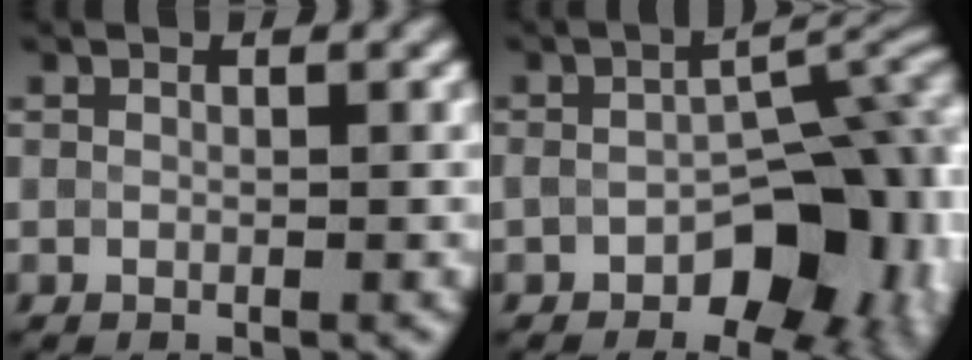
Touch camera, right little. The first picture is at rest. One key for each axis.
{"total": 10.1, "fx": -2.8, "fy": 5.7, "fz": 7.8, "tx": -0.097, "ty": -0.002, "tz": -0.040}